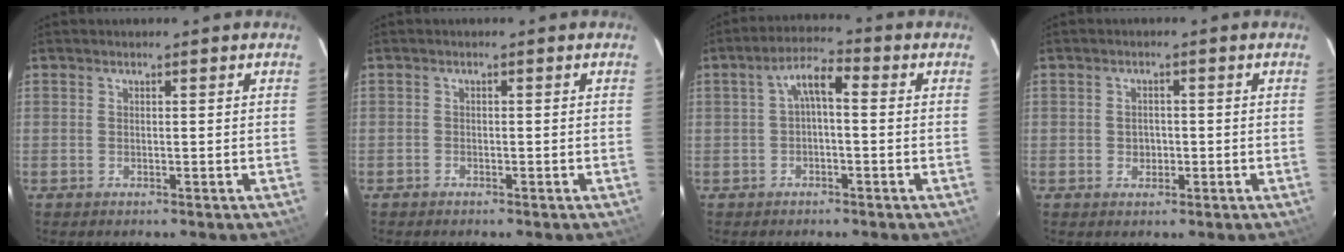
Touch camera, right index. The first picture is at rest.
{"total": 1.0, "force": [-0.8, 0.6, 0.0], "torque": [-0.002, 0.005, -0.014]}
{"total": 5.0, "force": [-0.1, 2.0, 4.6], "torque": [-0.087, 0.021, 0.001]}
{"total": 2.3, "force": [-0.5, 2.1, 0.9], "torque": [-0.015, 0.006, -0.005]}